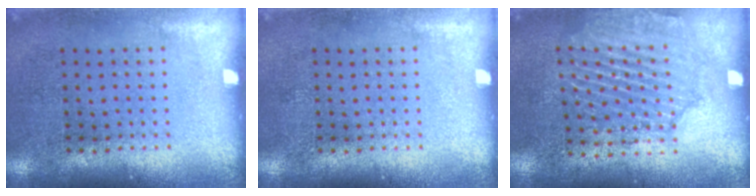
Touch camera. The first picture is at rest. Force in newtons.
{"total": 0.0}
{"total": 1.8, "press": 1.8, "slide": 0.3}